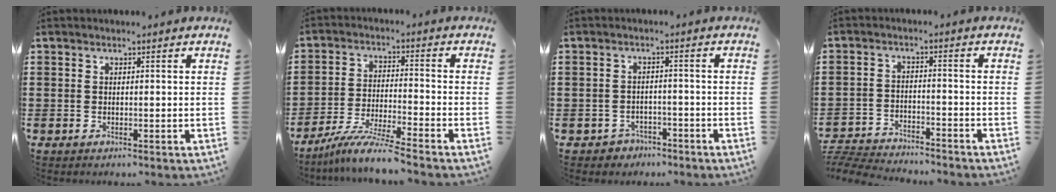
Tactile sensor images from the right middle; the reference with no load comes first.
{"total": 7.1, "force": [-6.3, -0.3, 3.4], "torque": [-0.069, -0.012, -0.118]}
{"total": 2.2, "force": [-2.0, 0.9, -0.1], "torque": [-0.008, 0.000, -0.044]}
{"total": 5.3, "force": [-5.3, 0.5, 0.5], "torque": [-0.018, 0.007, -0.111]}